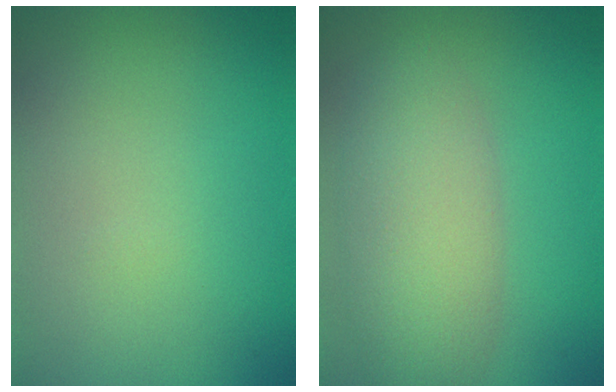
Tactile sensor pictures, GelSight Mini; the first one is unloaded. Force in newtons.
{"total": 5.7, "press": 5.7, "slide": 0.3}